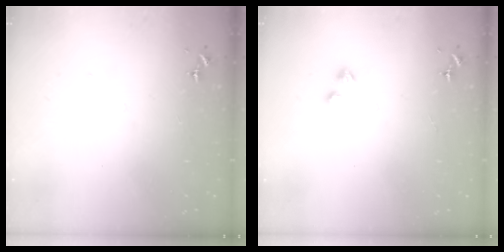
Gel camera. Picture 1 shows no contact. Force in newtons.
{"total": 2.2, "press": 2.2, "slide": 0.2}